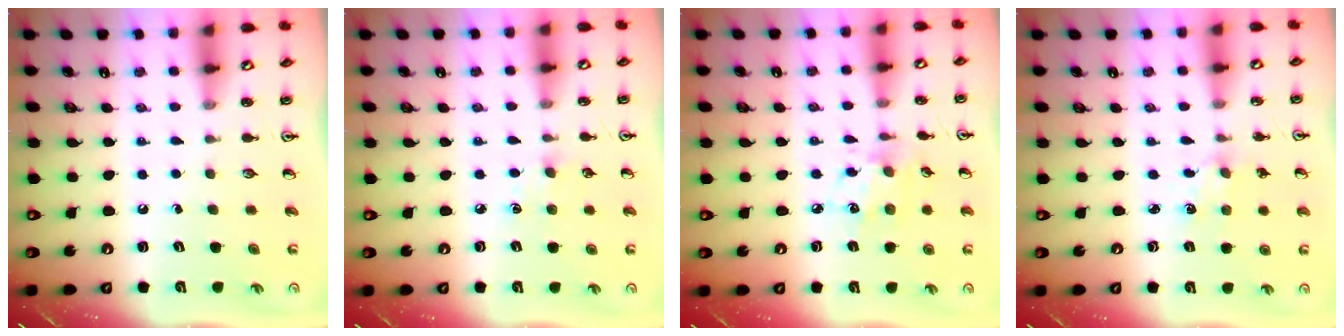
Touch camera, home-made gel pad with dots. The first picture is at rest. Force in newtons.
{"total": 5.5, "press": 5.4, "slide": 0.8}
{"total": 7.8, "press": 7.8, "slide": 0.6}
{"total": 2.9, "press": 2.9, "slide": 0.4}